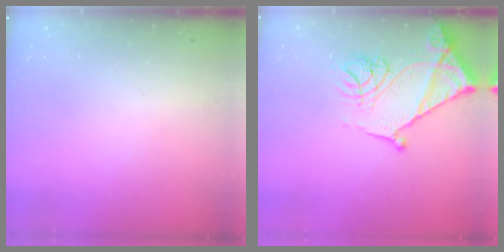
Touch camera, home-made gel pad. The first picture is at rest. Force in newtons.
{"total": 17.4, "press": 17.4, "slide": 1.3}